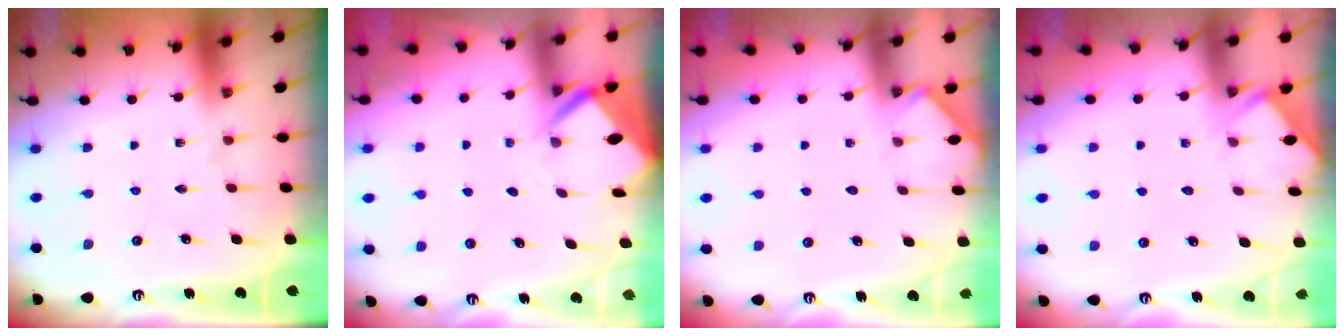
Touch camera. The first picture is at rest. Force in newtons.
{"total": 3.7, "press": 3.7, "slide": 0.2}
{"total": 3.1, "press": 3.1, "slide": 0.4}
{"total": 3.8, "press": 3.7, "slide": 0.4}